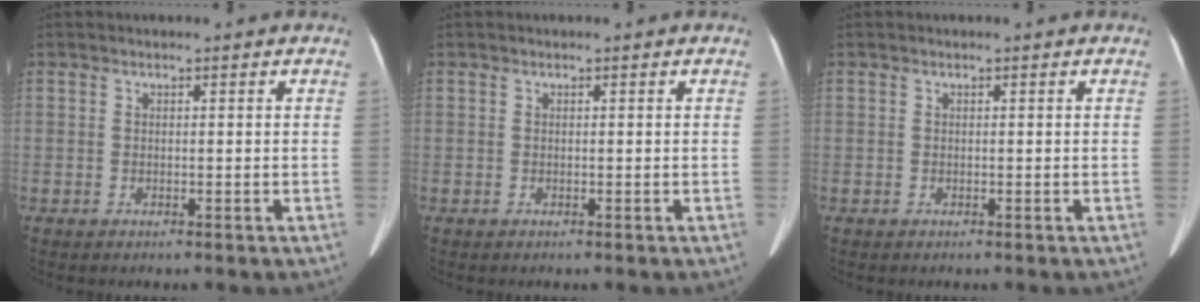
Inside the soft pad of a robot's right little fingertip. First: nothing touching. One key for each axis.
{"total": 0.0}
{"total": 0.0}